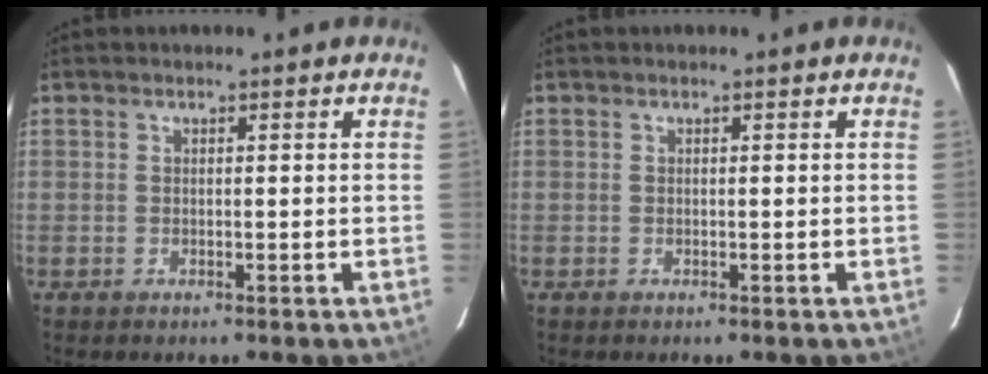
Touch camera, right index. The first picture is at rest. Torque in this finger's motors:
{"motor_torque": [0.00, 0.00, 0.00, 0.00]}